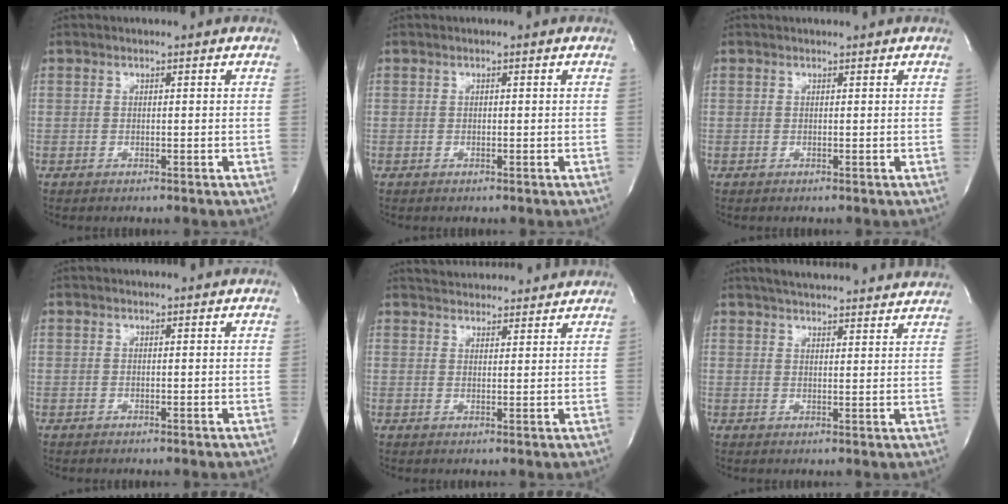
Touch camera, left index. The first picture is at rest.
{"total": 0.0}
{"total": 0.6, "force": [0.6, 0.0, 0.0], "torque": [-0.002, 0.006, 0.009]}
{"total": 0.0}
{"total": 10.5, "force": [10.0, 2.1, 2.2], "torque": [-0.028, 0.026, 0.130]}
{"total": 19.0, "force": [17.6, 2.3, 6.8], "torque": [-0.101, 0.022, 0.225]}